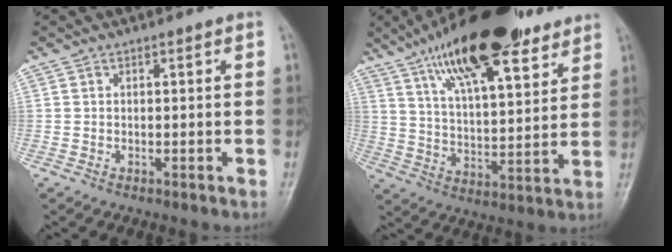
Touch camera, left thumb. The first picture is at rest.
{"total": 22.9, "force": [14.5, 7.7, 15.9], "torque": [-0.237, -0.040, 0.240]}